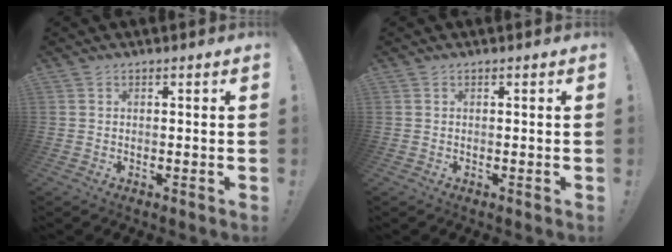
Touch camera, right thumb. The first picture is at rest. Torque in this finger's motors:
{"motor_torque": [0.00, 0.00, 0.01, 0.01, 0.00]}